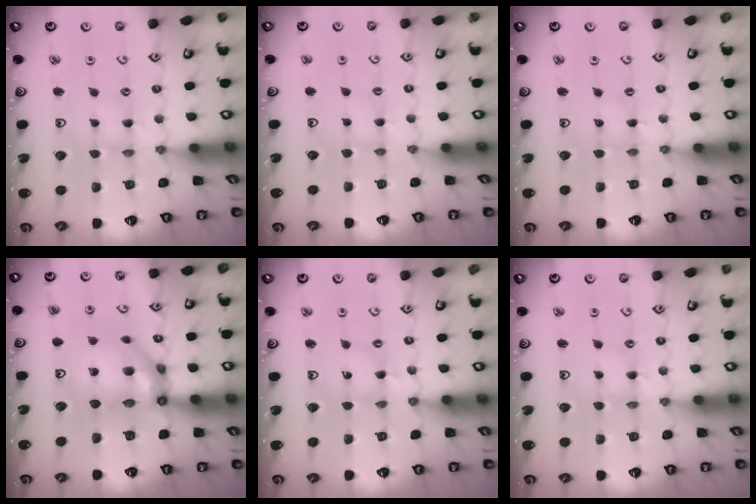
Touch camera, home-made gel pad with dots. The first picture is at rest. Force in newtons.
{"total": 1.4, "press": 1.4, "slide": 0.3}
{"total": 0.0}
{"total": 11.6, "press": 11.4, "slide": 1.9}
{"total": 2.0, "press": 2.0, "slide": 0.2}
{"total": 0.0}